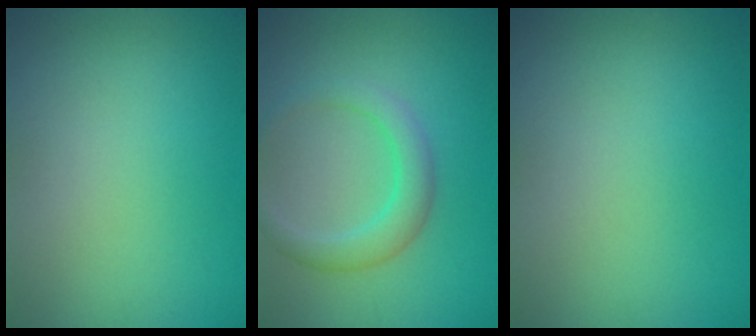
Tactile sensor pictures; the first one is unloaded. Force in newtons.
{"total": 3.1, "press": 3.1, "slide": 0.1}
{"total": 0.0}